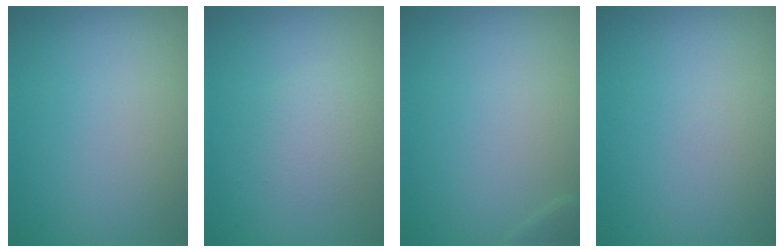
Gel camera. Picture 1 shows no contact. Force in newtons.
{"total": 2.0, "press": 2.0, "slide": 0.2}
{"total": 0.7, "press": 0.7, "slide": 0.0}
{"total": 0.0}